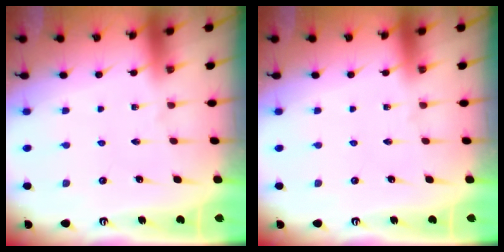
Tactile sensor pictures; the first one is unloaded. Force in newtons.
{"total": 0.0}